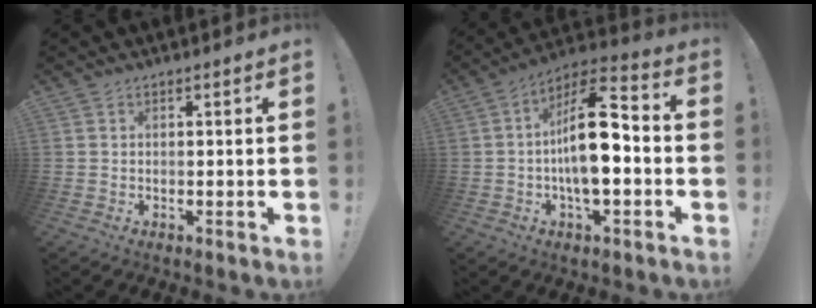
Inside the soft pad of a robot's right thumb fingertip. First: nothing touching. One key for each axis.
{"total": 16.5, "fx": -1.6, "fy": 6.6, "fz": 15.1, "tx": -0.240, "ty": 0.011, "tz": -0.027}